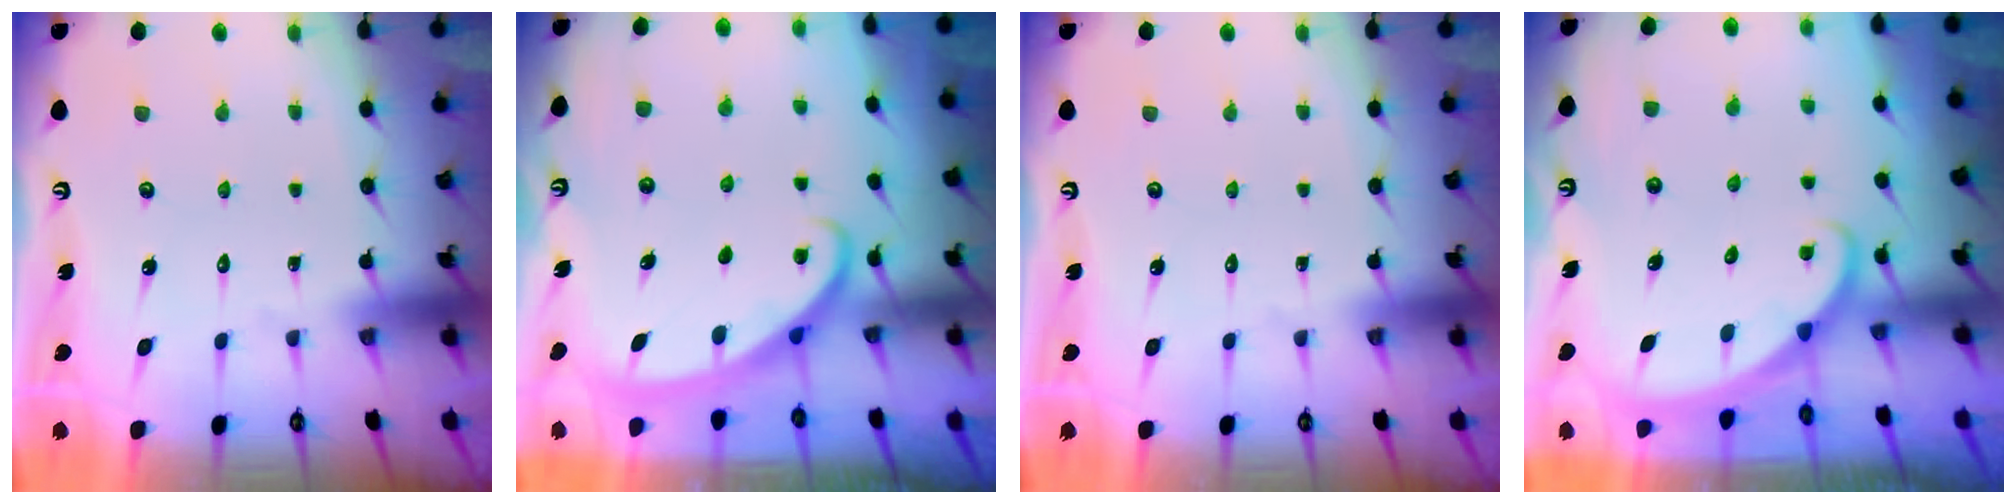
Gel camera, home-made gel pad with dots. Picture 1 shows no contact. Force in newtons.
{"total": 2.7, "press": 2.7, "slide": 0.3}
{"total": 0.0}
{"total": 1.8, "press": 1.8, "slide": 0.1}